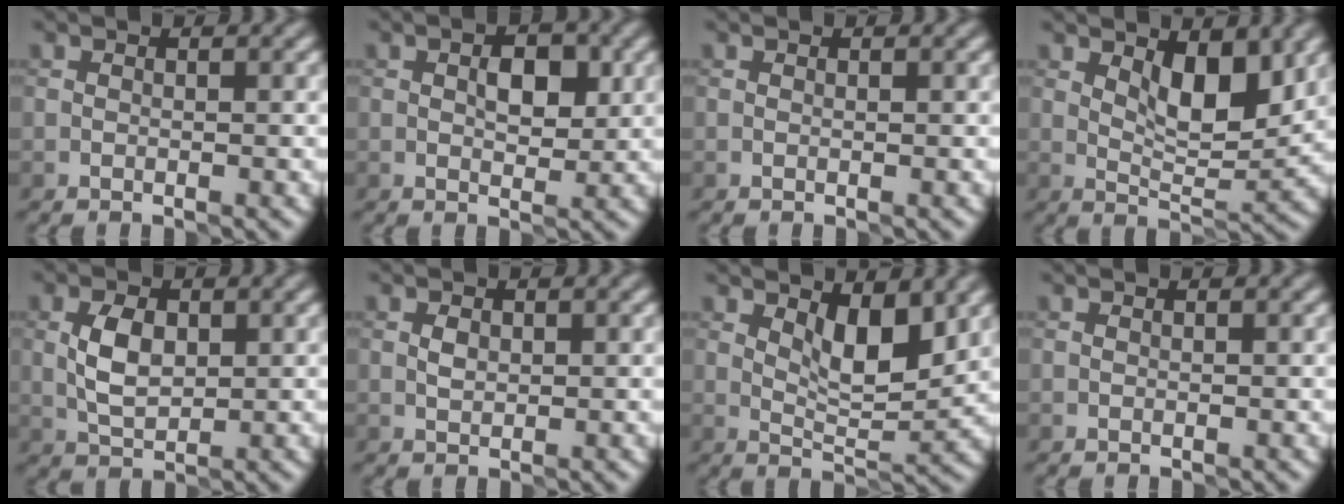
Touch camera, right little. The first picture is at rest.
{"total": 2.9, "force": [0.5, 1.5, 2.4], "torque": [-0.036, 0.004, 0.008]}
{"total": 0.0}
{"total": 5.2, "force": [2.0, 2.1, 4.3], "torque": [-0.067, -0.001, 0.038]}
{"total": 3.4, "force": [0.5, 2.0, 2.7], "torque": [-0.055, 0.006, 0.013]}
{"total": 1.0, "force": [0.4, 0.7, 0.7], "torque": [-0.011, 0.006, 0.008]}
{"total": 4.7, "force": [1.9, 1.8, 4.0], "torque": [-0.066, -0.002, 0.037]}
{"total": 0.0}